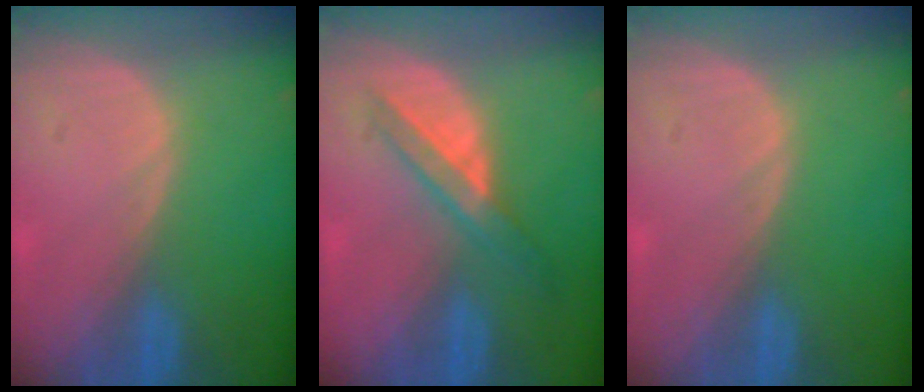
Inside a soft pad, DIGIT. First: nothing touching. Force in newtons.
{"total": 5.9, "press": 5.3, "slide": 2.6}
{"total": 0.0}